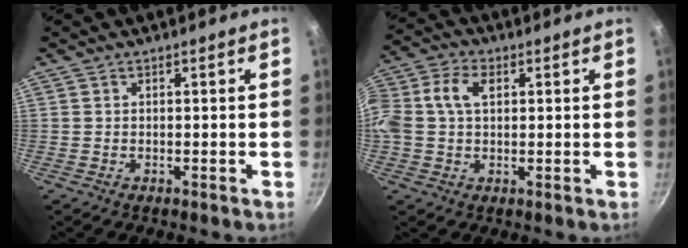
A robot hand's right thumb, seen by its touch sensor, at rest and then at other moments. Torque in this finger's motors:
{"motor_torque": [0.62, 1.44, 0.86, -0.59, 0.29]}